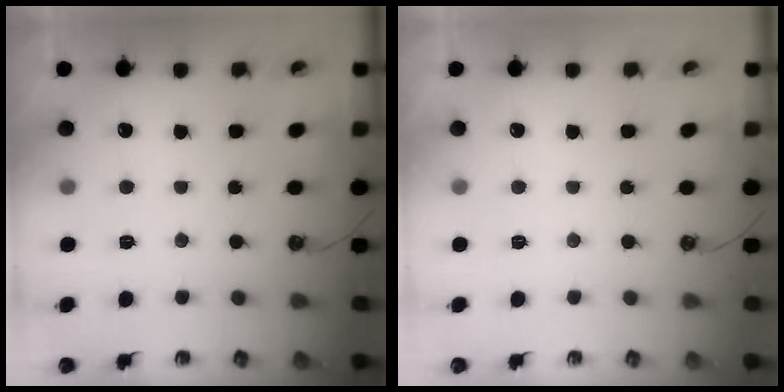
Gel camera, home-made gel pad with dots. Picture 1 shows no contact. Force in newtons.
{"total": 0.0}